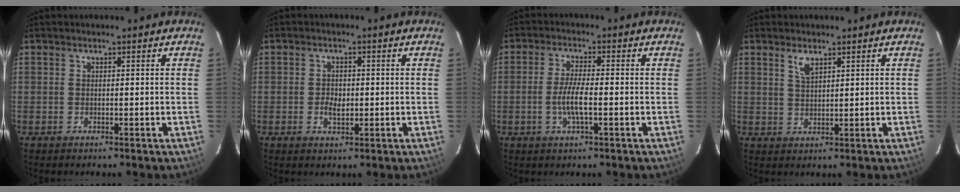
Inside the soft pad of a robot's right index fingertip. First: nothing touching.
{"total": 2.8, "force": [-0.5, 2.0, 1.9], "torque": [-0.034, -0.002, -0.007]}
{"total": 5.3, "force": [-1.3, 0.9, 5.0], "torque": [-0.097, -0.005, -0.026]}
{"total": 2.8, "force": [1.8, 0.9, 1.9], "torque": [-0.036, 0.001, 0.036]}